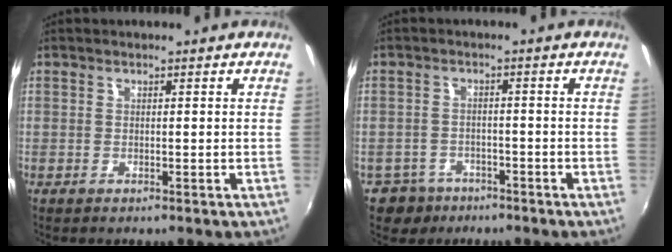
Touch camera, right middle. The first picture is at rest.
{"total": 5.3, "force": [-3.6, 3.9, 0.8], "torque": [-0.034, 0.007, -0.058]}